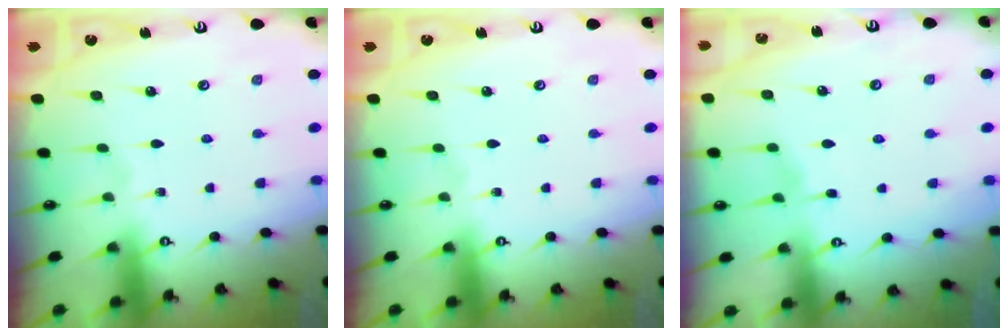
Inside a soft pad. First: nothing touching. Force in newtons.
{"total": 0.0}
{"total": 3.3, "press": 3.3, "slide": 0.3}